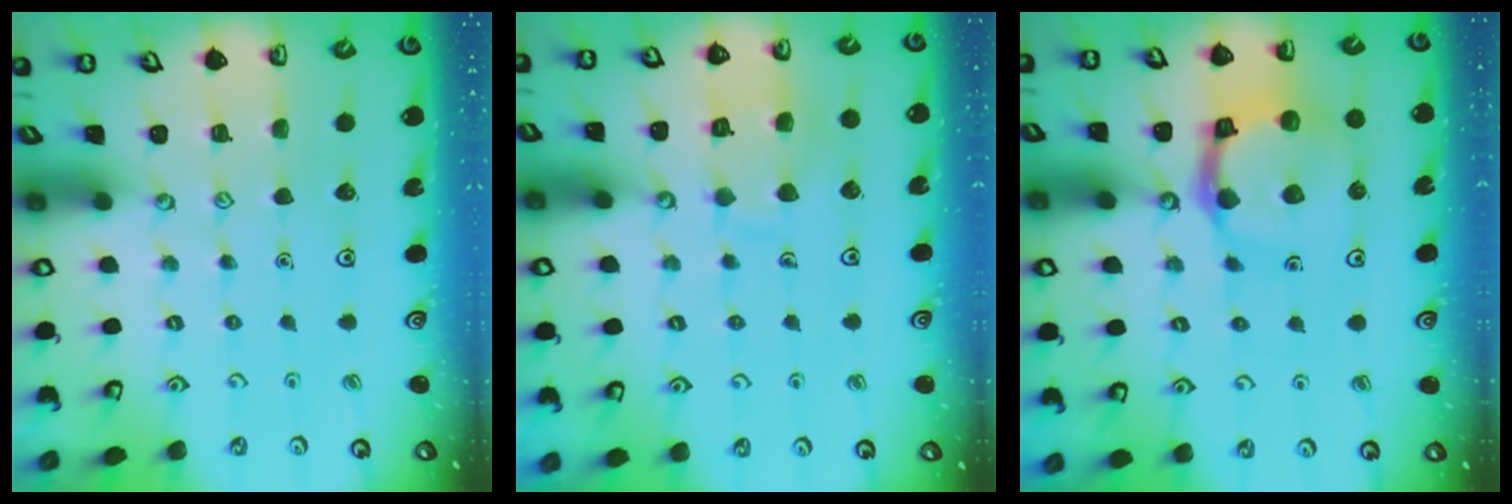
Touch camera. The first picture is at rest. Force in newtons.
{"total": 8.5, "press": 8.5, "slide": 0.8}
{"total": 13.0, "press": 12.9, "slide": 1.5}